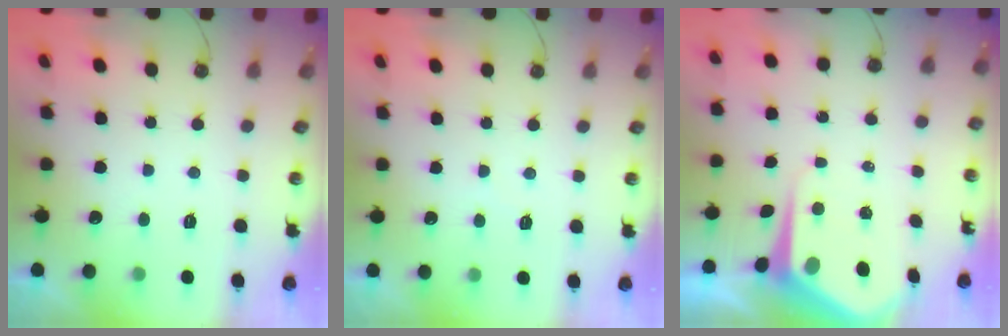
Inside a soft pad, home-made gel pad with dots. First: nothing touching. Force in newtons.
{"total": 2.4, "press": 2.4, "slide": 0.4}
{"total": 7.6, "press": 7.6, "slide": 0.8}